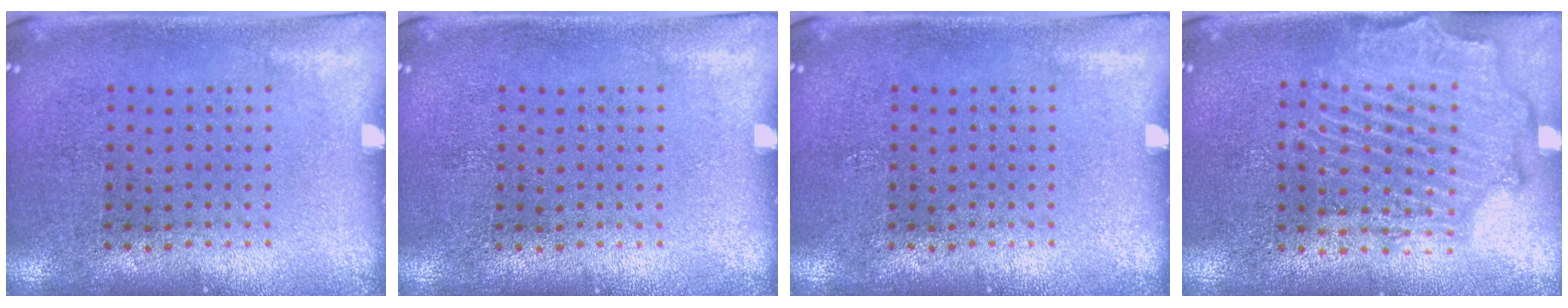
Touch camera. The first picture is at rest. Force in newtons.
{"total": 0.0}
{"total": 0.0}
{"total": 2.1, "press": 2.1, "slide": 0.4}